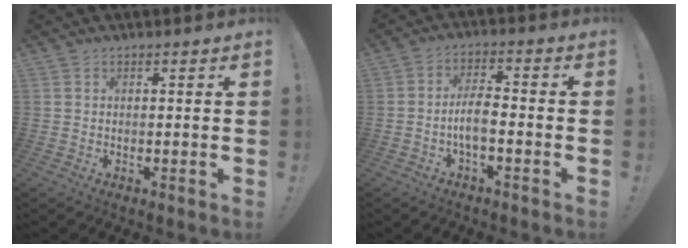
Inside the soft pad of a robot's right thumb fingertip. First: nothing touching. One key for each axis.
{"total": 6.5, "fx": -2.2, "fy": 2.3, "fz": 5.7, "tx": -0.107, "ty": 0.006, "tz": -0.041}